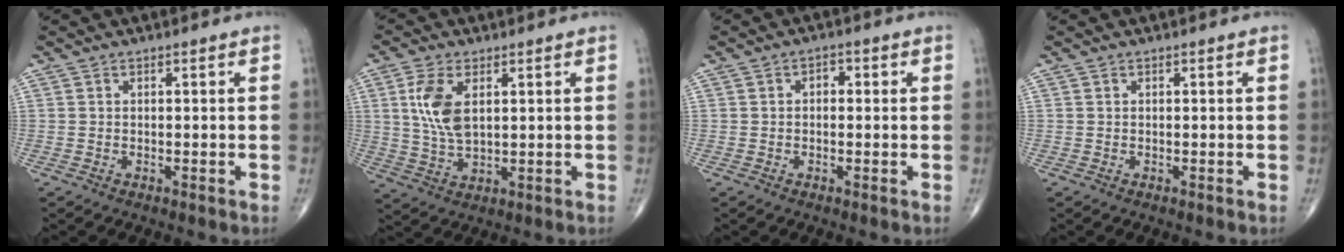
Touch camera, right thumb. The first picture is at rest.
{"total": 8.4, "force": [2.3, 4.3, 6.9], "torque": [-0.142, -0.008, 0.050]}
{"total": 2.0, "force": [0.2, 1.4, 1.5], "torque": [-0.009, 0.008, -0.004]}
{"total": 0.0}